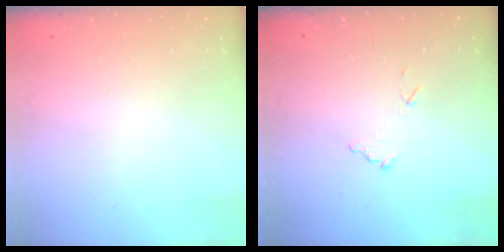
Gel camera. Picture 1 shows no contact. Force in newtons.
{"total": 6.5, "press": 6.5, "slide": 0.4}